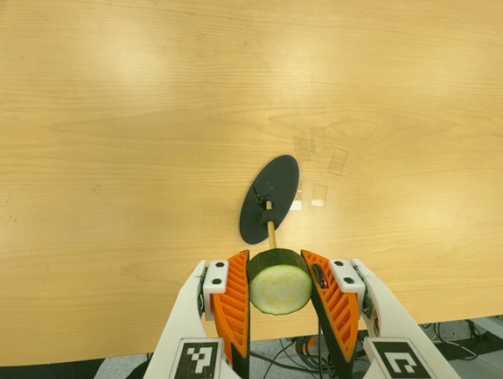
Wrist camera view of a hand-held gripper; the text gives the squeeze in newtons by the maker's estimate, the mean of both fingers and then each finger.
{"total": 11.0, "left": 9.7, "right": 12.3}